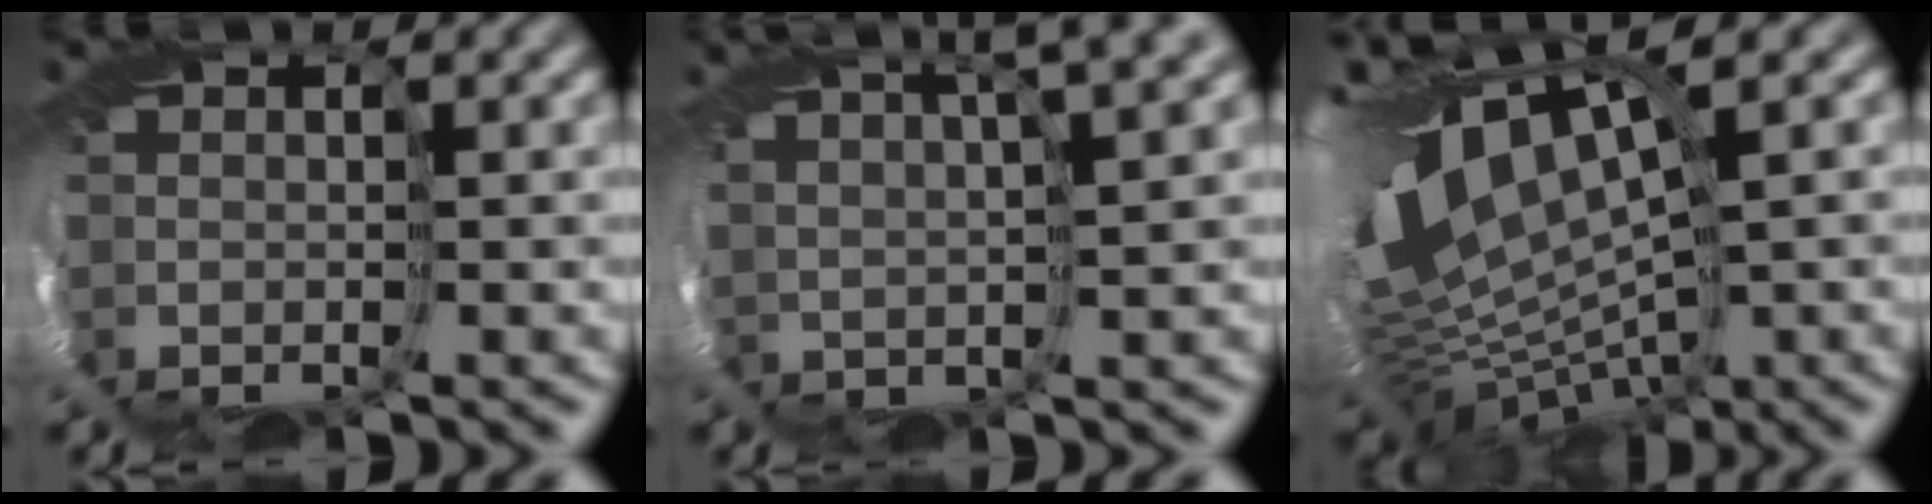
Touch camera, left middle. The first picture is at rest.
{"total": 5.1, "force": [4.2, -0.9, 2.6], "torque": [-0.011, 0.039, 0.037]}
{"total": 12.0, "force": [1.0, 4.7, 10.9], "torque": [-0.216, -0.033, 0.060]}